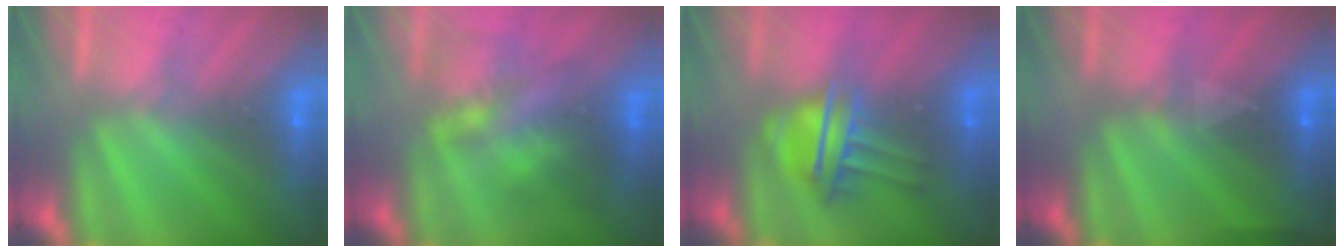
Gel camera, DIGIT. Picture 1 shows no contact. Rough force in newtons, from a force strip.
{"total": 3.7}
{"total": 4.8}
{"total": 3.0}